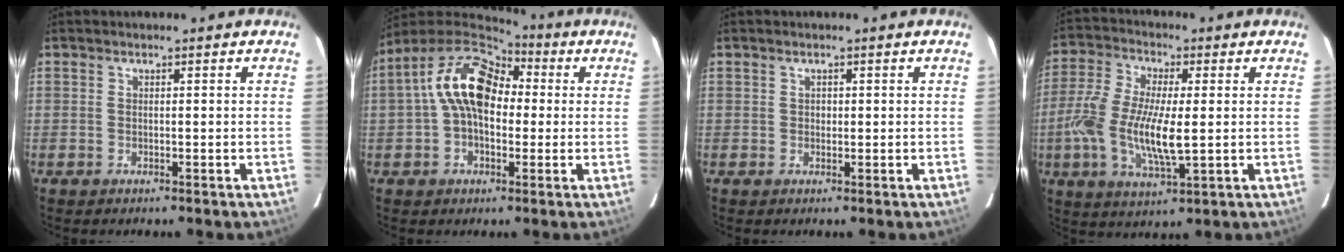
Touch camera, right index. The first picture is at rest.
{"total": 13.9, "force": [1.5, 8.9, 10.5], "torque": [-0.191, 0.034, 0.019]}
{"total": 0.8, "force": [0.2, 0.8, 0.1], "torque": [0.002, 0.003, 0.003]}
{"total": 12.8, "force": [-1.1, 4.2, 12.0], "torque": [-0.252, -0.004, -0.026]}